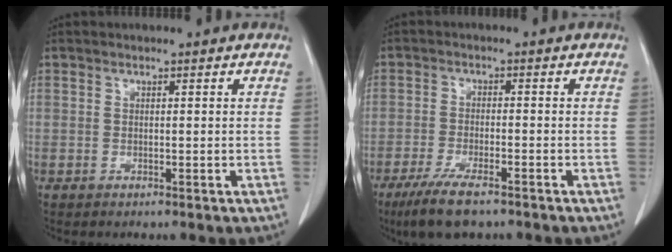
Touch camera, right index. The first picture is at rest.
{"total": 7.7, "force": [-5.5, 1.5, 5.2], "torque": [-0.096, -0.018, -0.091]}